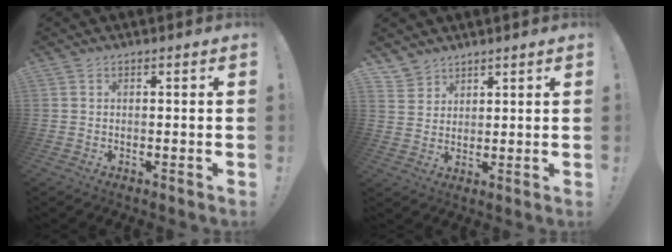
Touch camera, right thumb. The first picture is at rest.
{"total": 4.2, "force": [3.3, 2.6, 0.1], "torque": [-0.004, -0.027, 0.065]}